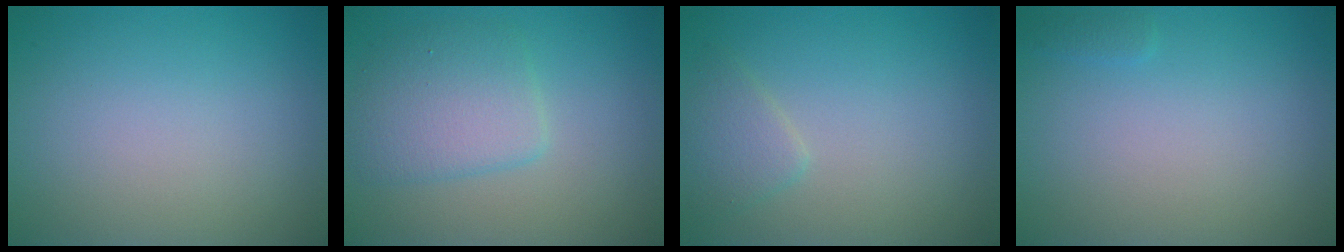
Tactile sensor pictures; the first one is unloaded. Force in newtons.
{"total": 3.8, "press": 3.8, "slide": 0.2}
{"total": 1.8, "press": 1.8, "slide": 0.2}
{"total": 0.5, "press": 0.5, "slide": 0.1}